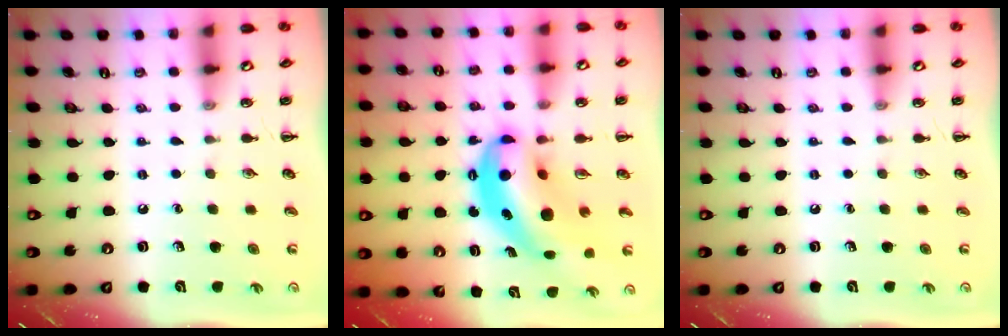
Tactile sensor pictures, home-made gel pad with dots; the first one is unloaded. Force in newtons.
{"total": 11.6, "press": 11.3, "slide": 2.8}
{"total": 0.0}